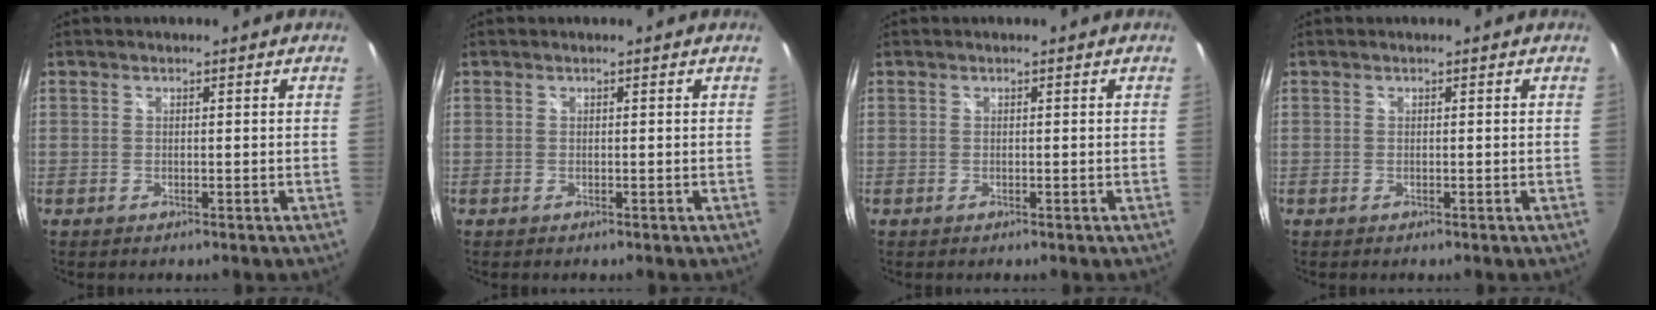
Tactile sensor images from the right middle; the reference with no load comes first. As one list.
[{"total": 0.0}, {"total": 0.0}, {"total": 0.0}]